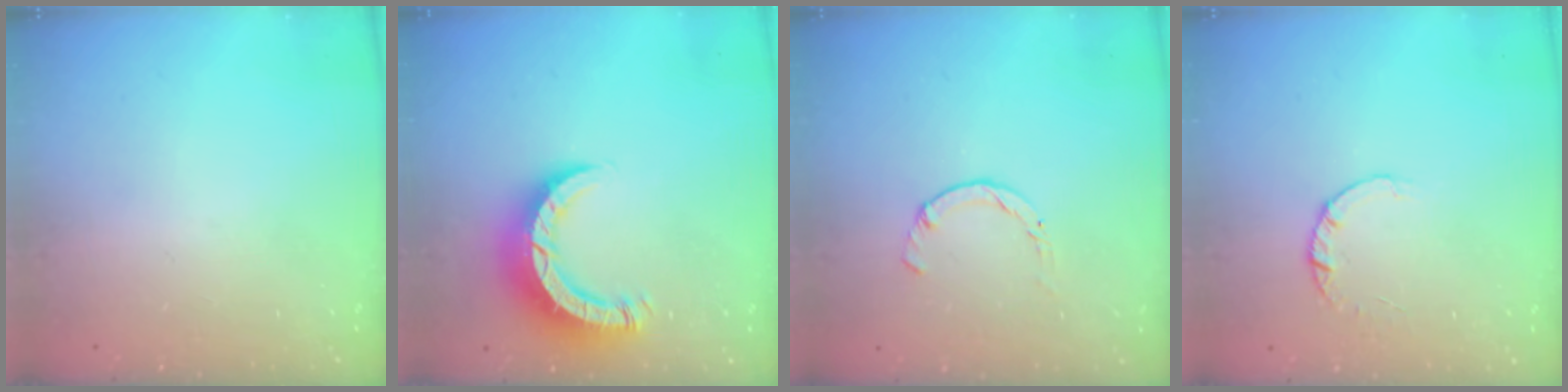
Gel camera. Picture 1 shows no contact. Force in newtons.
{"total": 8.3, "press": 8.2, "slide": 0.8}
{"total": 0.0}
{"total": 1.8, "press": 1.8, "slide": 0.1}